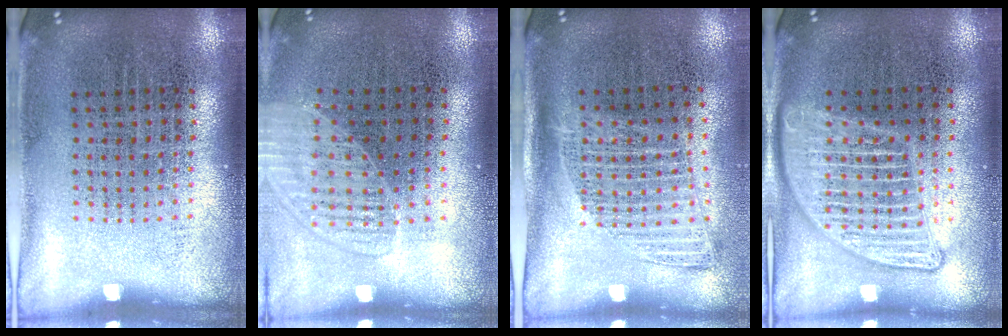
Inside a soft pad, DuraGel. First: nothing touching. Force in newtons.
{"total": 1.4, "press": 1.4, "slide": 0.2}
{"total": 1.3, "press": 1.1, "slide": 0.7}
{"total": 2.8, "press": 2.8, "slide": 0.2}